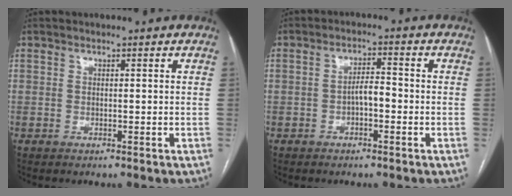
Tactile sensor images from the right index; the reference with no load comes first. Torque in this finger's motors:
{"motor_torque": [0.61, -0.09, 0.36, 0.07]}